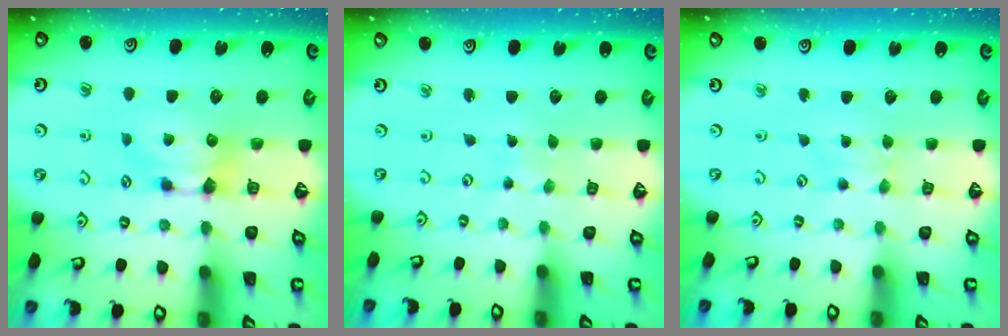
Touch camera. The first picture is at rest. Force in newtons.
{"total": 6.5, "press": 6.5, "slide": 0.4}
{"total": 2.3, "press": 2.3, "slide": 0.1}